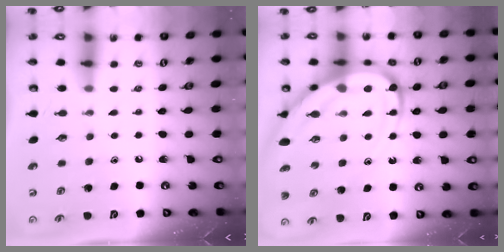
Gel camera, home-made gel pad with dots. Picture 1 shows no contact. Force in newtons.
{"total": 18.5, "press": 18.4, "slide": 1.8}